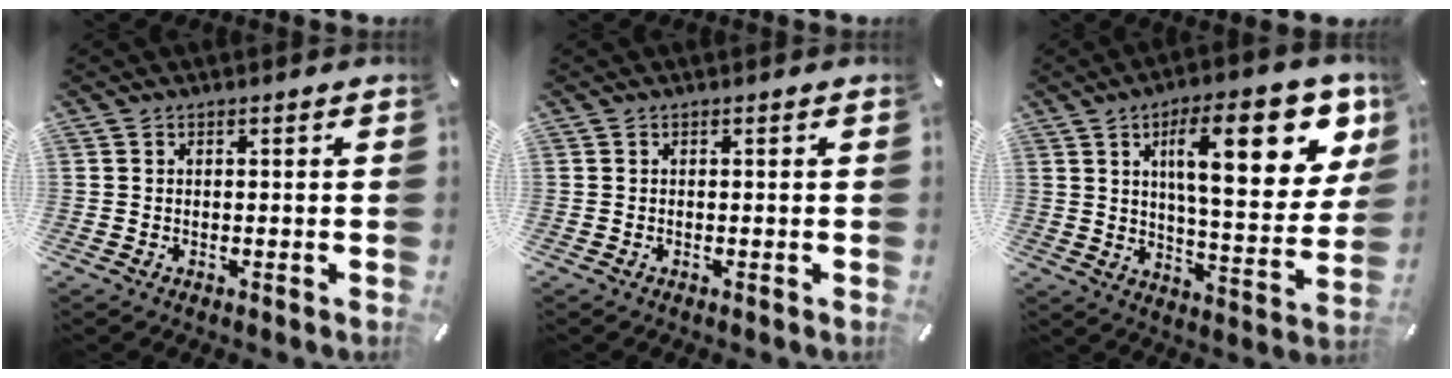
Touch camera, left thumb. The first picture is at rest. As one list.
[{"total": 0.0}, {"total": 22.6, "force": [9.5, 8.3, 18.8], "torque": [-0.277, -0.032, 0.139]}]